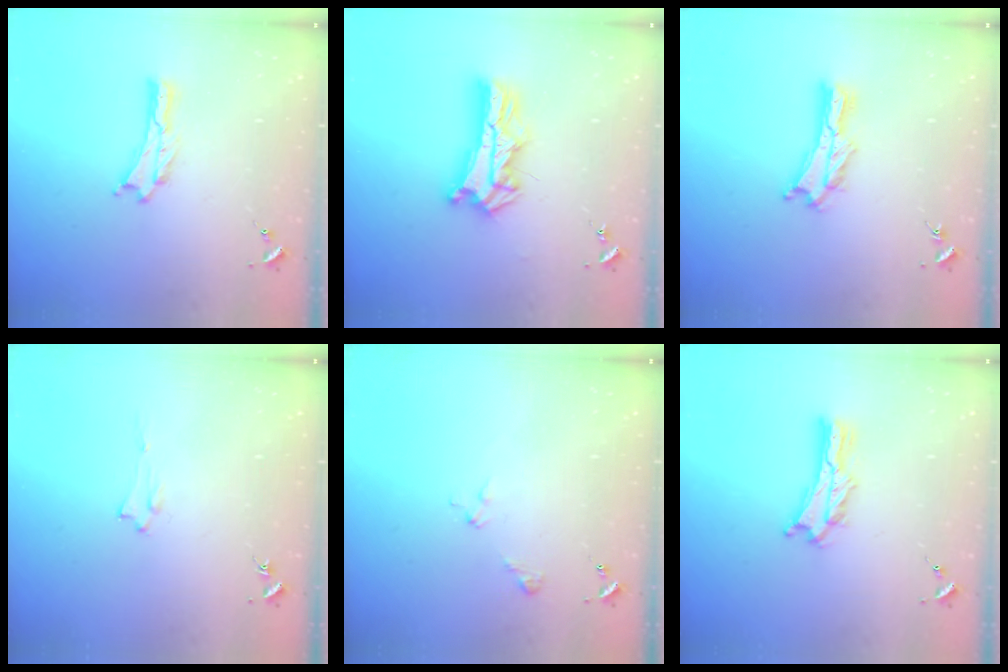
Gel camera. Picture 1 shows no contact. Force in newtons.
{"total": 7.1, "press": 7.1, "slide": 0.3}
{"total": 2.3, "press": 2.3, "slide": 0.3}
{"total": 1.4, "press": 1.4, "slide": 0.2}
{"total": 3.0, "press": 3.0, "slide": 0.3}
{"total": 2.6, "press": 2.6, "slide": 0.3}